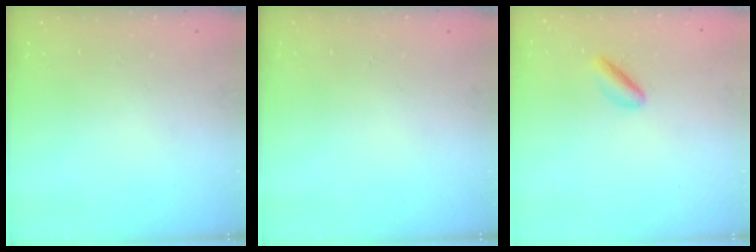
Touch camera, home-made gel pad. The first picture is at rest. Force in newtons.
{"total": 0.0}
{"total": 2.5, "press": 2.5, "slide": 0.5}